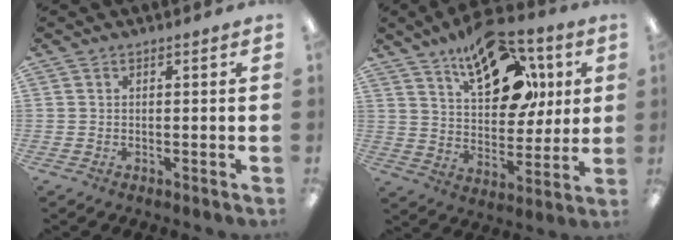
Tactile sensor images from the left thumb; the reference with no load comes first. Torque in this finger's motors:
{"motor_torque": [0.57, 0.54, 1.52, -1.25, 0.13]}